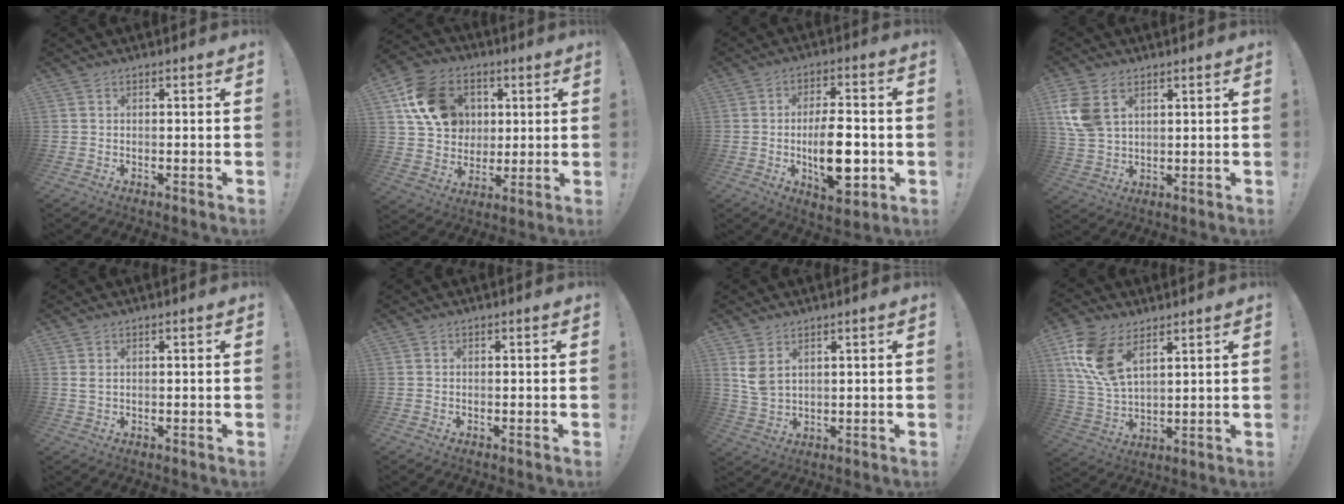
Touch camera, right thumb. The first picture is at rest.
{"total": 16.3, "force": [5.3, 13.2, 7.9], "torque": [-0.116, -0.007, 0.113]}
{"total": 14.8, "force": [-2.8, 6.4, 13.0], "torque": [-0.214, 0.000, -0.045]}
{"total": 9.7, "force": [4.4, 6.3, 5.9], "torque": [-0.116, -0.007, 0.086]}
{"total": 1.5, "force": [0.7, 0.6, 1.2], "torque": [-0.021, 0.000, 0.012]}
{"total": 0.0}
{"total": 6.1, "force": [2.9, 3.7, 3.8], "torque": [-0.072, -0.012, 0.057]}
{"total": 13.9, "force": [7.2, 7.5, 9.1], "torque": [-0.196, -0.028, 0.140]}